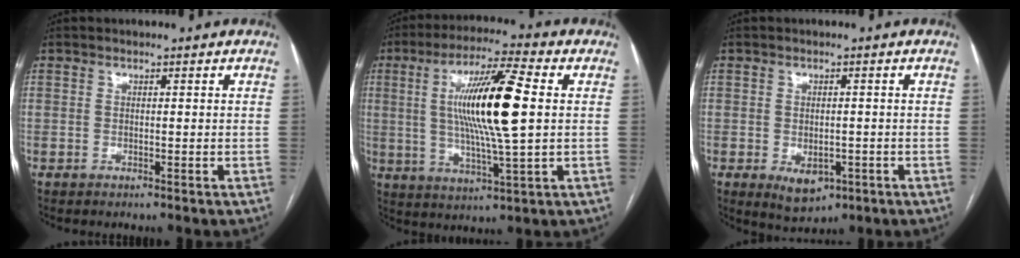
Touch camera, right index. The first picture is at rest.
{"total": 15.3, "force": [2.0, 0.7, 15.1], "torque": [-0.281, 0.003, 0.033]}
{"total": 5.0, "force": [-1.9, 3.0, 3.5], "torque": [-0.054, -0.004, -0.015]}